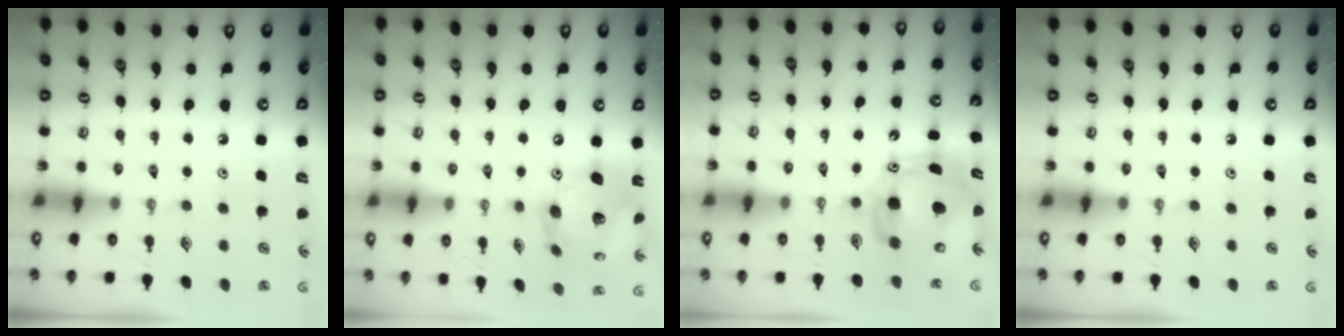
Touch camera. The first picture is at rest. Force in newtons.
{"total": 17.0, "press": 16.9, "slide": 1.9}
{"total": 13.8, "press": 13.7, "slide": 1.6}
{"total": 0.0}